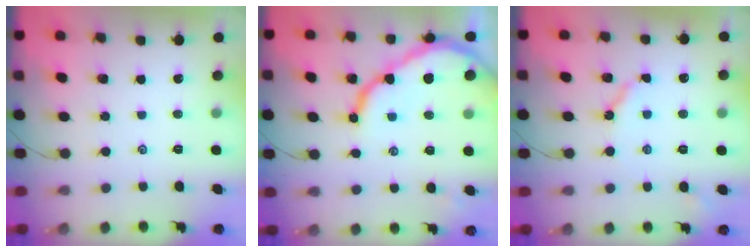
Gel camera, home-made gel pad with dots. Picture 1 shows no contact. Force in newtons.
{"total": 12.5, "press": 12.5, "slide": 1.4}
{"total": 5.5, "press": 5.5, "slide": 0.2}